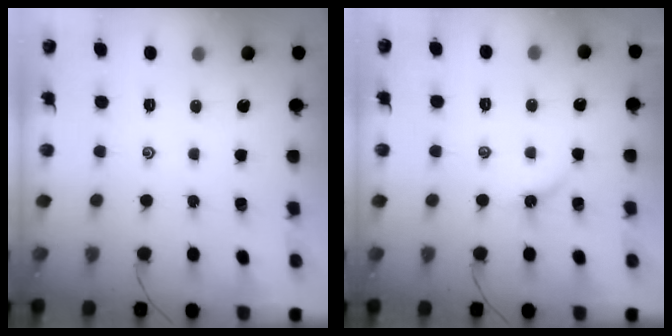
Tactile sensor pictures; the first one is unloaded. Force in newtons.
{"total": 4.2, "press": 4.2, "slide": 0.6}